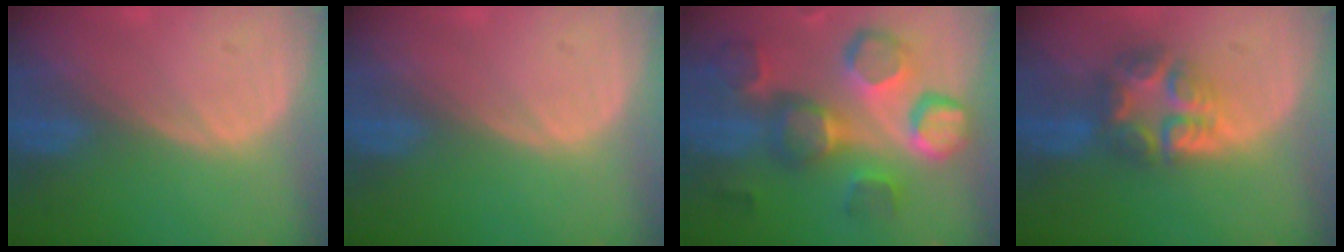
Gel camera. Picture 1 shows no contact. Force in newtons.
{"total": 0.0}
{"total": 11.7, "press": 10.8, "slide": 4.4}
{"total": 7.6, "press": 6.7, "slide": 3.6}